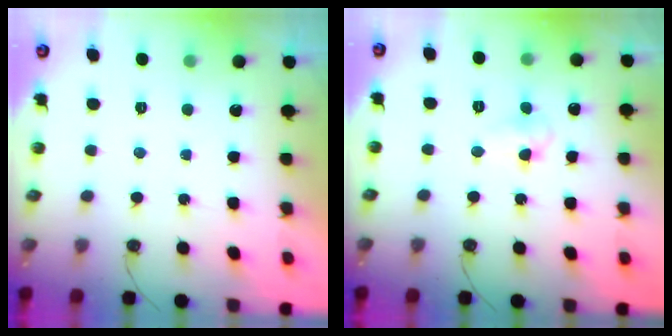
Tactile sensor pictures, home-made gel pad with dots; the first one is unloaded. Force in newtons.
{"total": 5.2, "press": 3.9, "slide": 3.4}